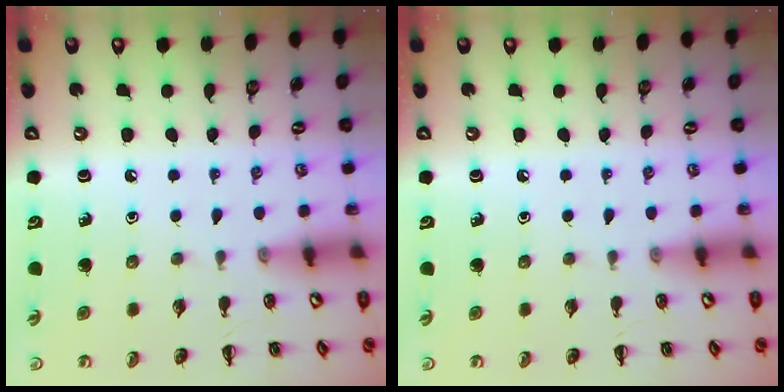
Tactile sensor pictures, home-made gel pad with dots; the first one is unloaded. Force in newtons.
{"total": 0.0}